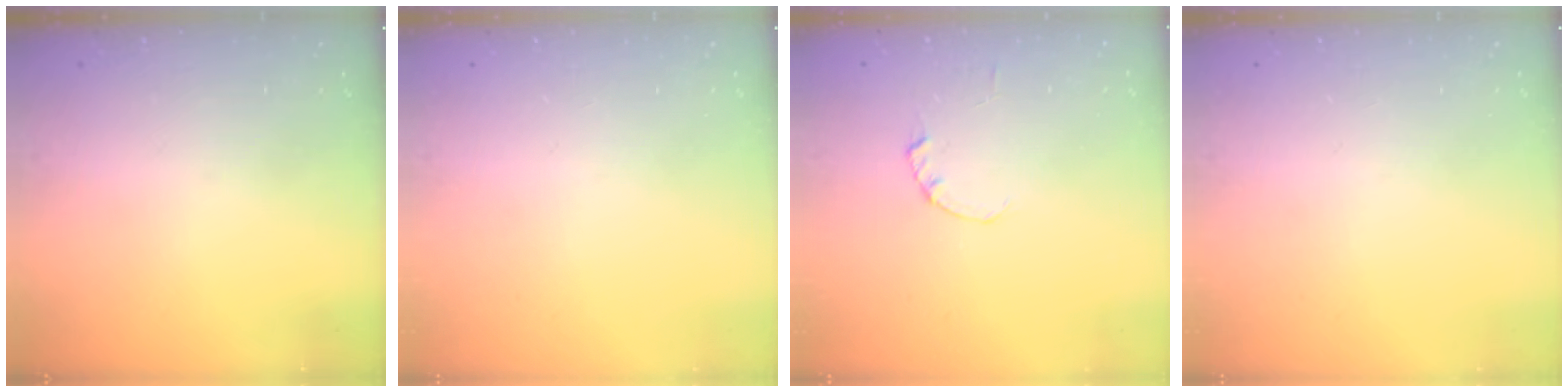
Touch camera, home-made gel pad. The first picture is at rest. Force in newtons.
{"total": 0.0}
{"total": 0.0}
{"total": 0.0}